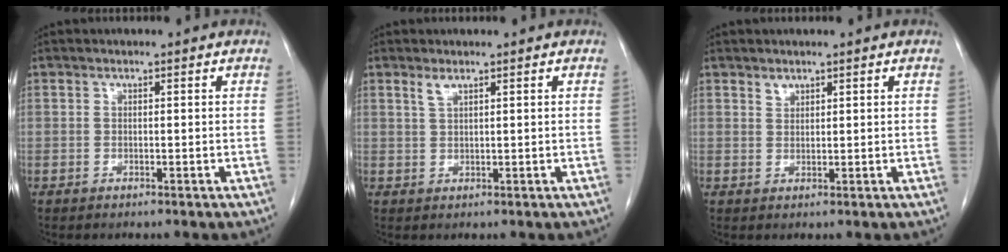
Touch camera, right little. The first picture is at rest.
{"total": 1.4, "force": [1.0, 0.2, 1.0], "torque": [-0.024, 0.002, 0.023]}
{"total": 1.1, "force": [0.9, 0.5, 0.2], "torque": [-0.002, -0.002, 0.017]}